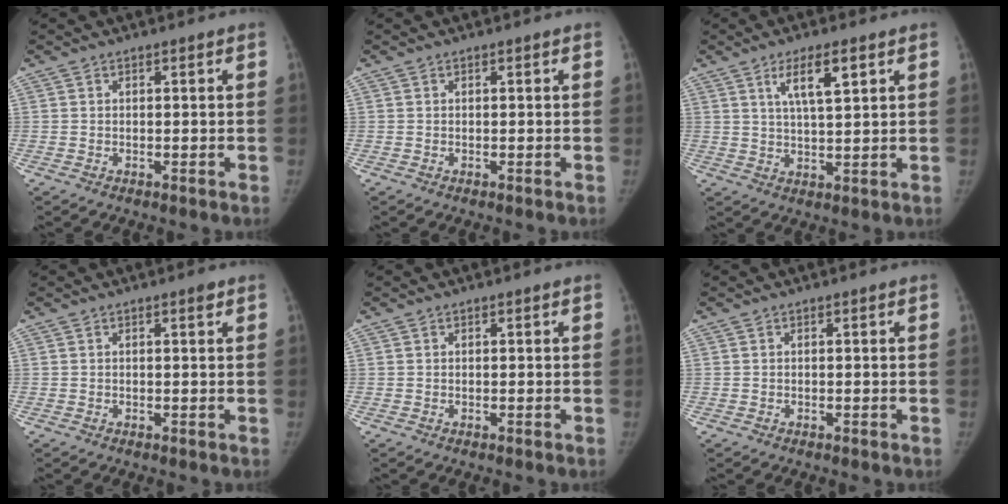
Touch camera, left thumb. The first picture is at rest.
{"total": 0.0}
{"total": 6.9, "force": [3.4, 1.7, 5.8], "torque": [-0.096, -0.018, 0.062]}
{"total": 0.9, "force": [0.6, 0.2, 0.6], "torque": [-0.010, -0.002, 0.008]}
{"total": 0.0}
{"total": 0.0}